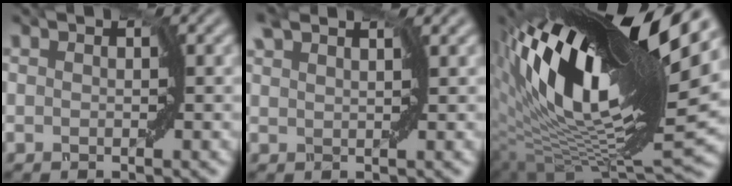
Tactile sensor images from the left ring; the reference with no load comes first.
{"total": 1.4, "force": [1.2, -0.2, 0.5], "torque": [-0.012, 0.003, 0.019]}
{"total": 16.8, "force": [6.1, 4.7, 14.9], "torque": [-0.286, 0.004, 0.105]}